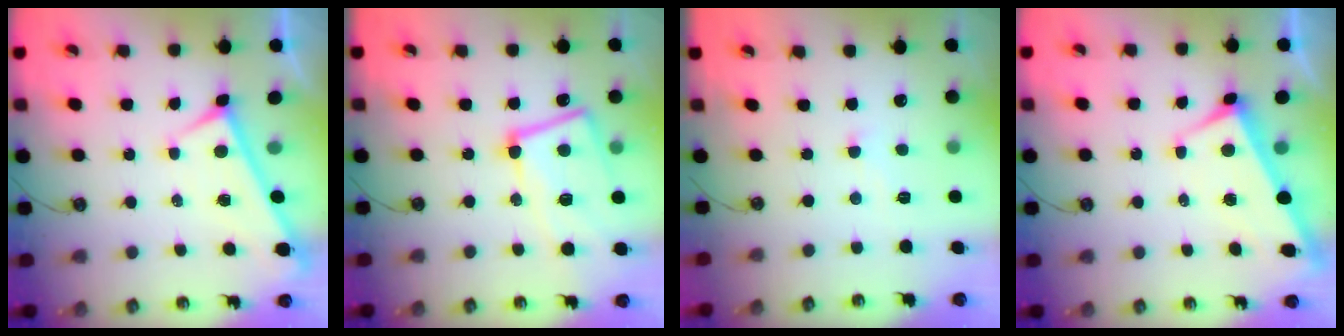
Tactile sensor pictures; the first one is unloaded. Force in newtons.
{"total": 12.4, "press": 12.2, "slide": 2.0}
{"total": 1.7, "press": 1.7, "slide": 0.2}
{"total": 2.9, "press": 2.8, "slide": 0.9}